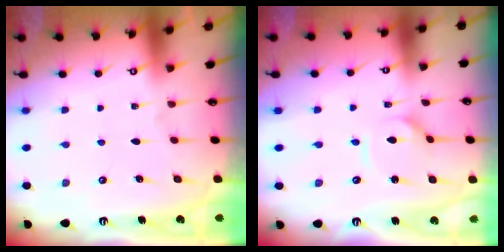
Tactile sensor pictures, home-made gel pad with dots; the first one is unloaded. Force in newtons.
{"total": 3.7, "press": 3.7, "slide": 0.1}